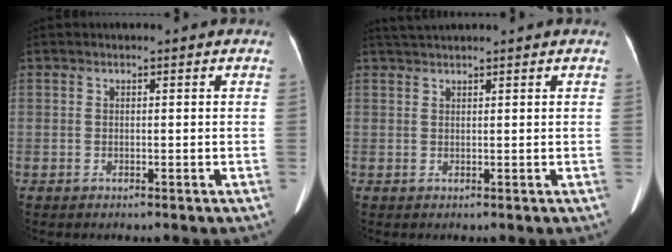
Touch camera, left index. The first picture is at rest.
{"total": 3.0, "force": [2.8, -0.3, 1.2], "torque": [-0.016, 0.029, 0.053]}